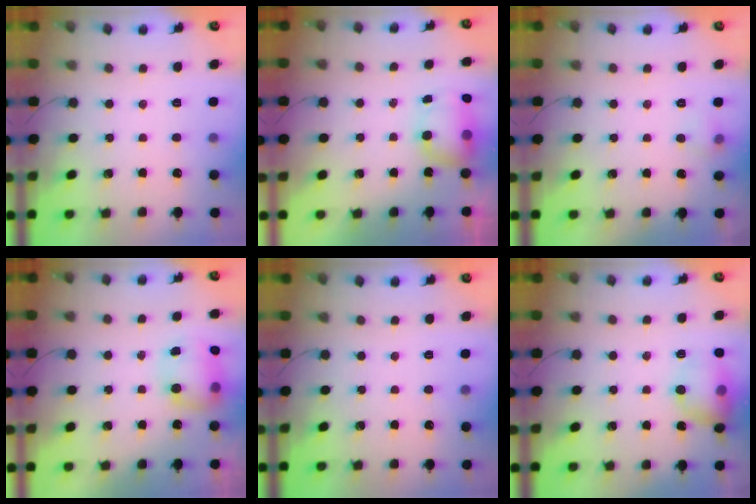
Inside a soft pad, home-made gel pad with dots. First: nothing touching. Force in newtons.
{"total": 8.6, "press": 7.5, "slide": 4.2}
{"total": 4.9, "press": 4.6, "slide": 1.6}
{"total": 8.1, "press": 8.0, "slide": 1.4}
{"total": 0.0}
{"total": 12.8, "press": 12.6, "slide": 2.1}